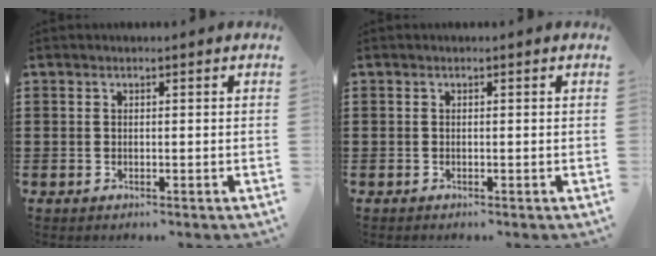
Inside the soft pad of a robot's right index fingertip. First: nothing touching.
{"total": 0.0}